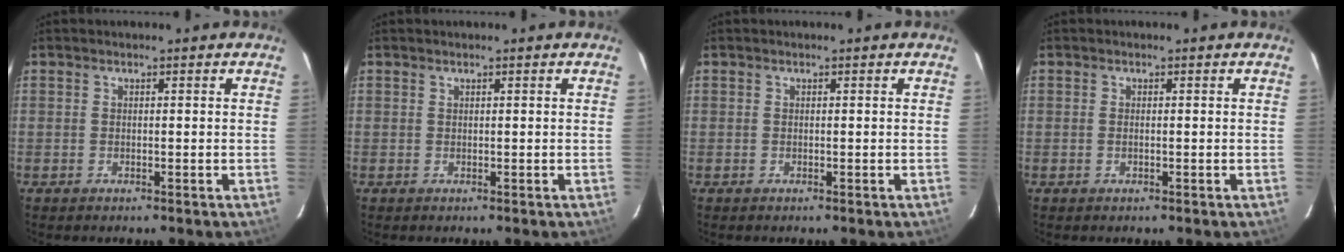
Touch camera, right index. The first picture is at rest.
{"total": 0.0}
{"total": 0.0}
{"total": 0.7, "force": [-0.1, 0.1, 0.6], "torque": [-0.014, 0.002, -0.003]}